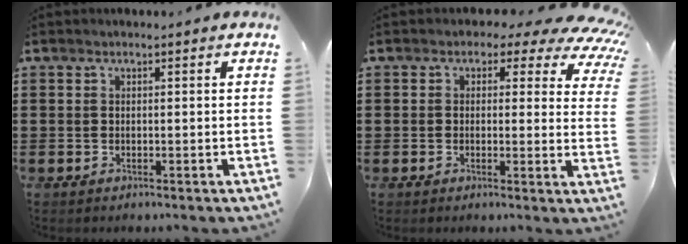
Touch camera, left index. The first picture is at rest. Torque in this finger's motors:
{"motor_torque": [2.14, 0.00, 0.04, -0.09]}